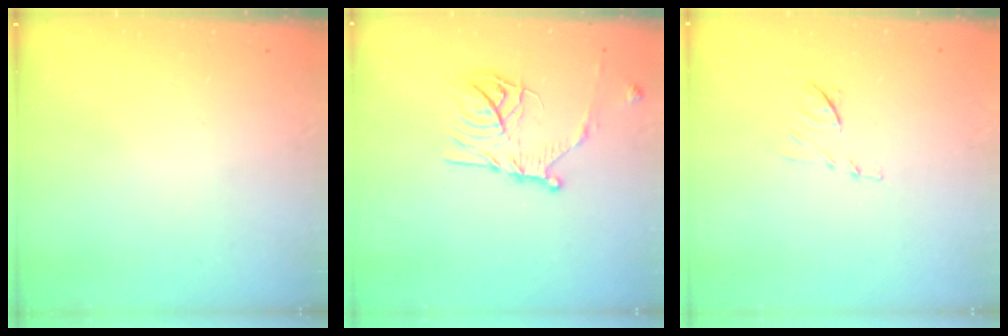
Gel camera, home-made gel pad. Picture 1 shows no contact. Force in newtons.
{"total": 15.9, "press": 15.9, "slide": 1.5}
{"total": 6.6, "press": 6.6, "slide": 0.5}